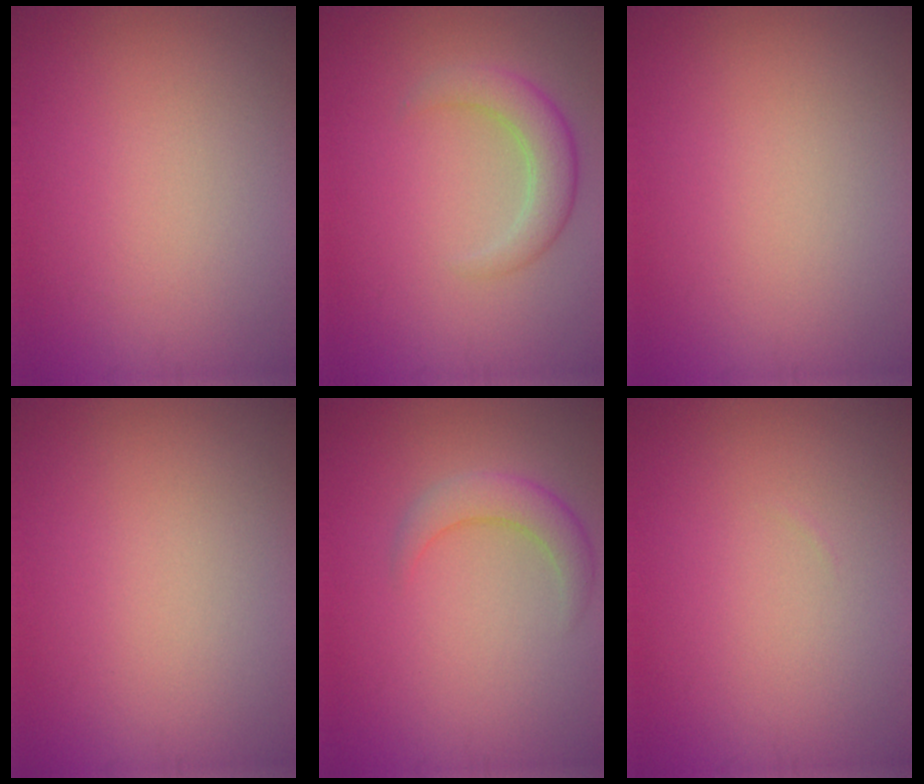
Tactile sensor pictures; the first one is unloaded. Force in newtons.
{"total": 3.3, "press": 3.3, "slide": 0.3}
{"total": 0.0}
{"total": 0.0}
{"total": 2.8, "press": 2.8, "slide": 0.1}
{"total": 0.0}